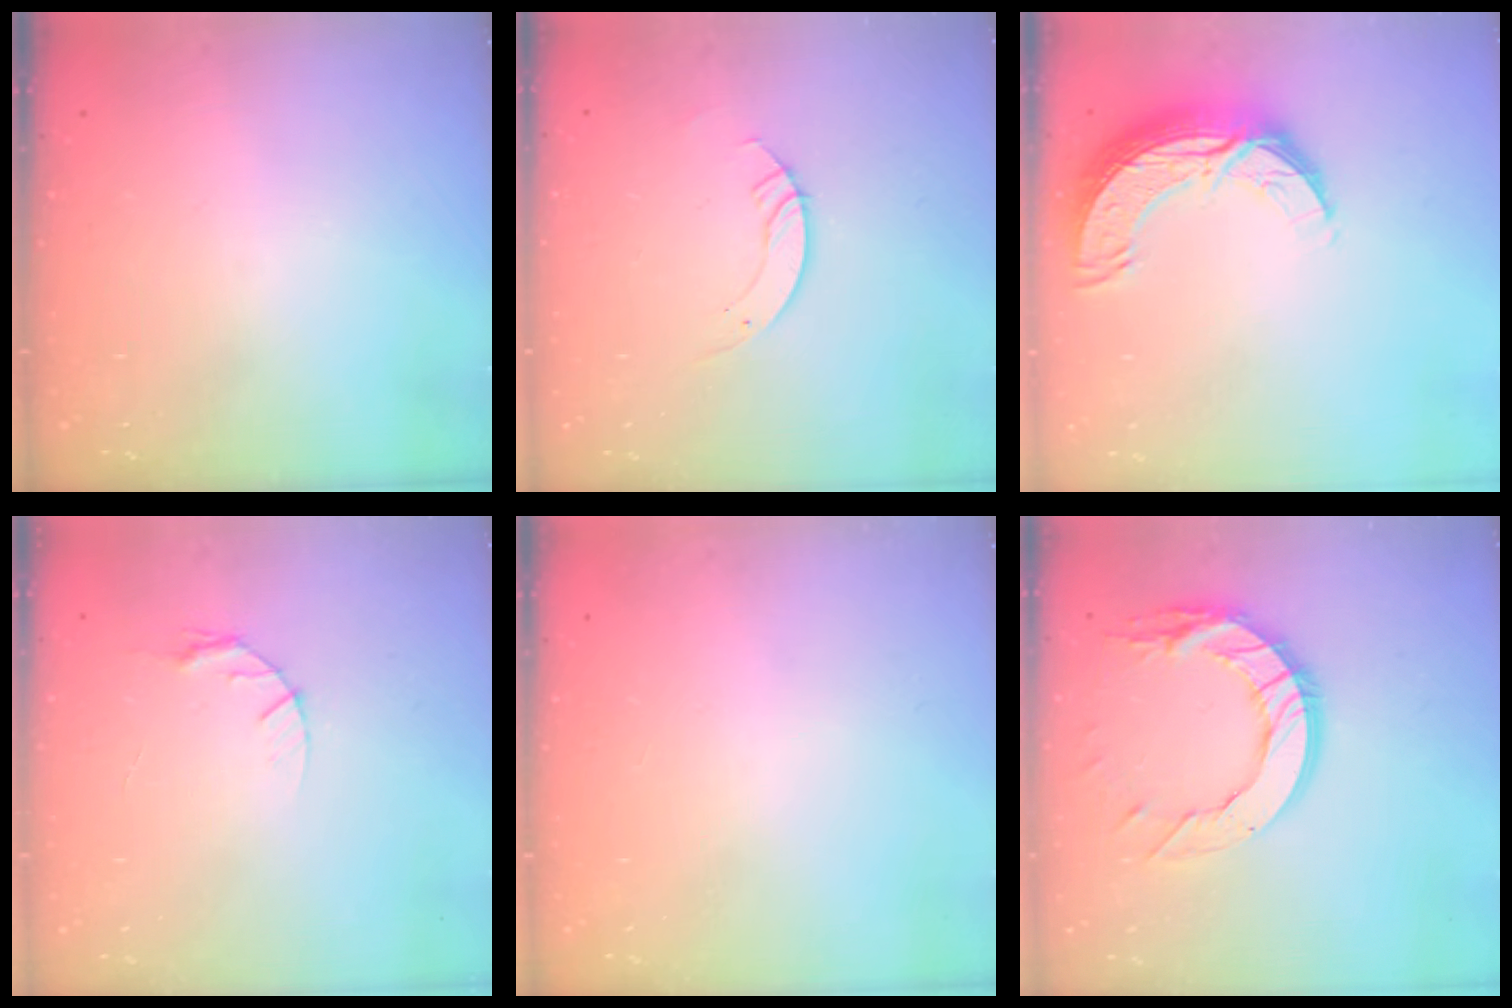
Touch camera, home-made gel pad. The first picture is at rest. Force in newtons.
{"total": 3.5, "press": 3.5, "slide": 0.1}
{"total": 10.2, "press": 10.2, "slide": 0.6}
{"total": 3.9, "press": 3.9, "slide": 0.5}
{"total": 0.0}
{"total": 15.4, "press": 15.3, "slide": 1.5}